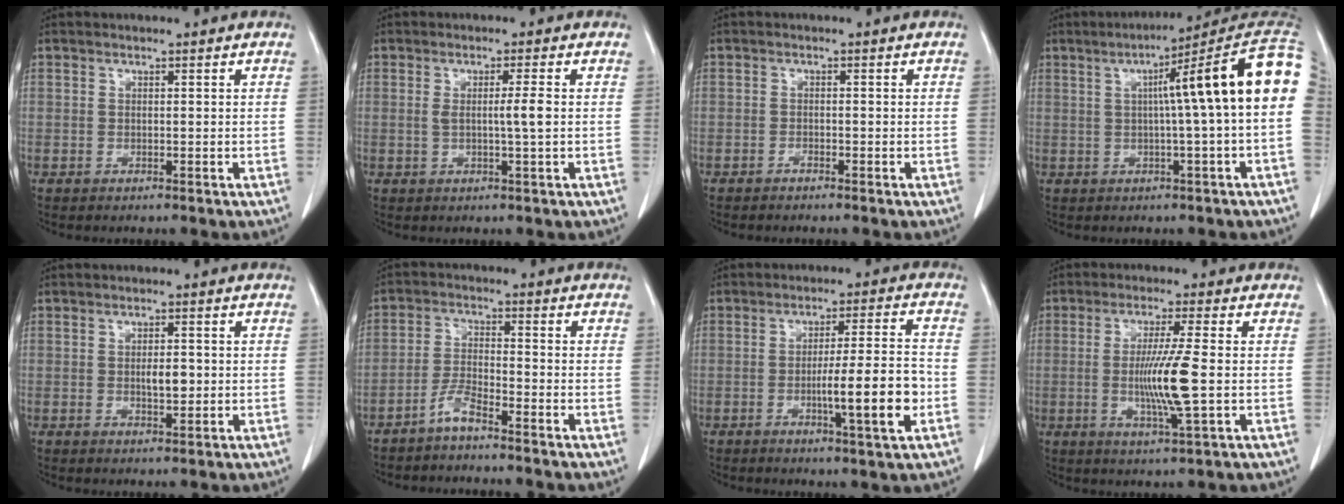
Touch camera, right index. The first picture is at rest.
{"total": 3.2, "force": [0.1, -0.4, 3.1], "torque": [-0.057, -0.004, 0.001]}
{"total": 0.6, "force": [-0.6, 0.1, 0.2], "torque": [-0.003, 0.001, -0.011]}
{"total": 15.5, "force": [2.5, -0.1, 15.3], "torque": [-0.201, 0.044, 0.025]}
{"total": 3.0, "force": [-0.1, 1.1, 2.8], "torque": [-0.047, -0.001, 0.001]}
{"total": 3.9, "force": [-3.2, 0.2, 2.1], "torque": [-0.047, -0.002, -0.069]}
{"total": 9.9, "force": [-2.8, -0.2, 9.5], "torque": [-0.147, -0.005, -0.046]}
{"total": 8.8, "force": [-0.9, -0.4, 8.7], "torque": [-0.167, -0.015, -0.018]}